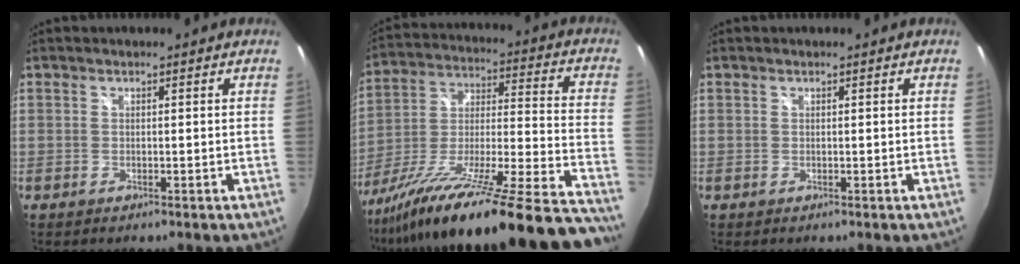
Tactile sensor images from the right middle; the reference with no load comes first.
{"total": 36.4, "force": [-28.8, 1.6, 22.3], "torque": [-0.322, -0.083, -0.448]}
{"total": 0.0}